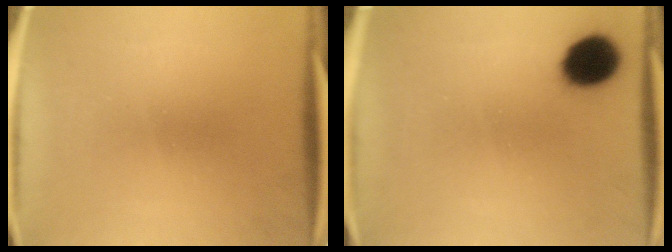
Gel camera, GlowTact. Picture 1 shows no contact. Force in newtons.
{"total": 10.3}